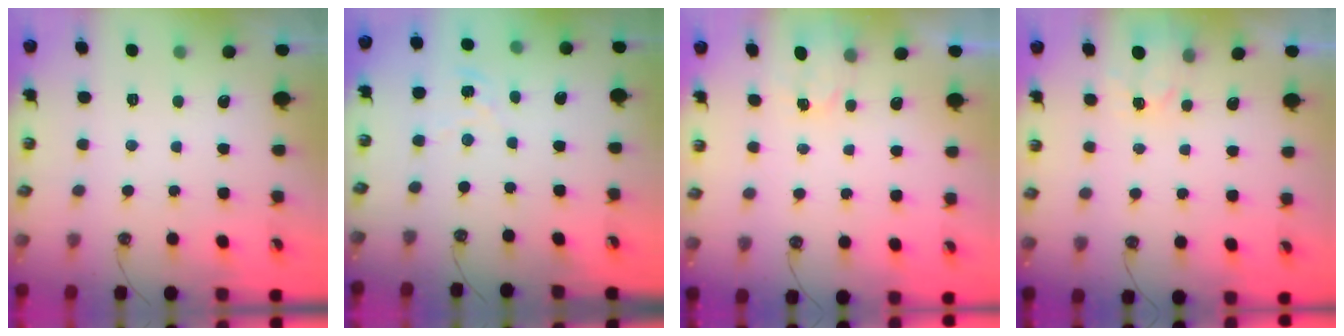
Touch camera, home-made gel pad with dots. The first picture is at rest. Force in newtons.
{"total": 1.9, "press": 1.9, "slide": 0.2}
{"total": 1.8, "press": 1.7, "slide": 0.3}
{"total": 3.0, "press": 3.0, "slide": 0.4}